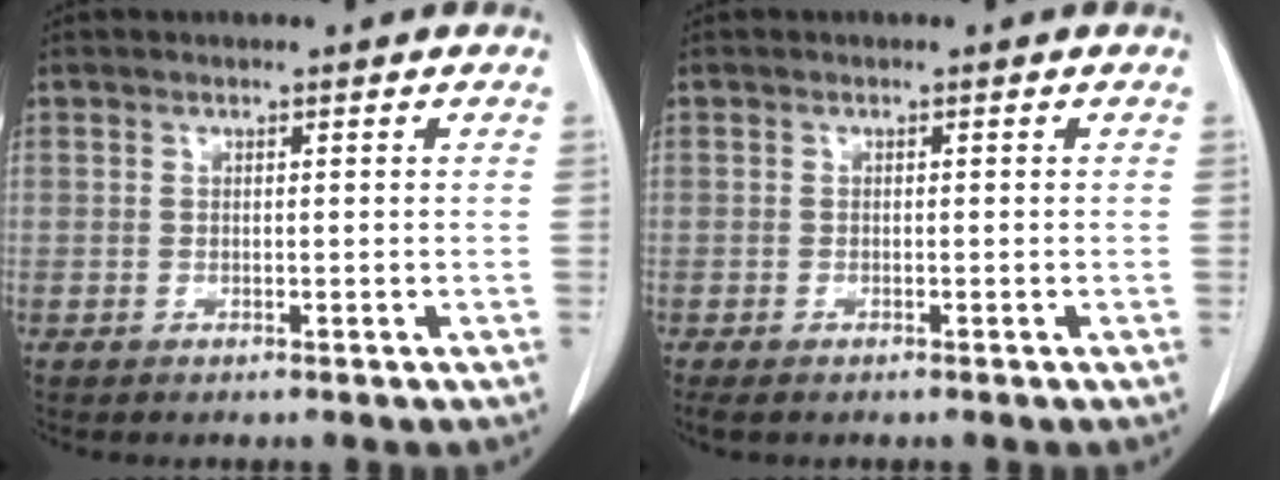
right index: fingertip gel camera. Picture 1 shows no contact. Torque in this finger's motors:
{"motor_torque": [0.01, -0.08, 0.01, -0.03]}